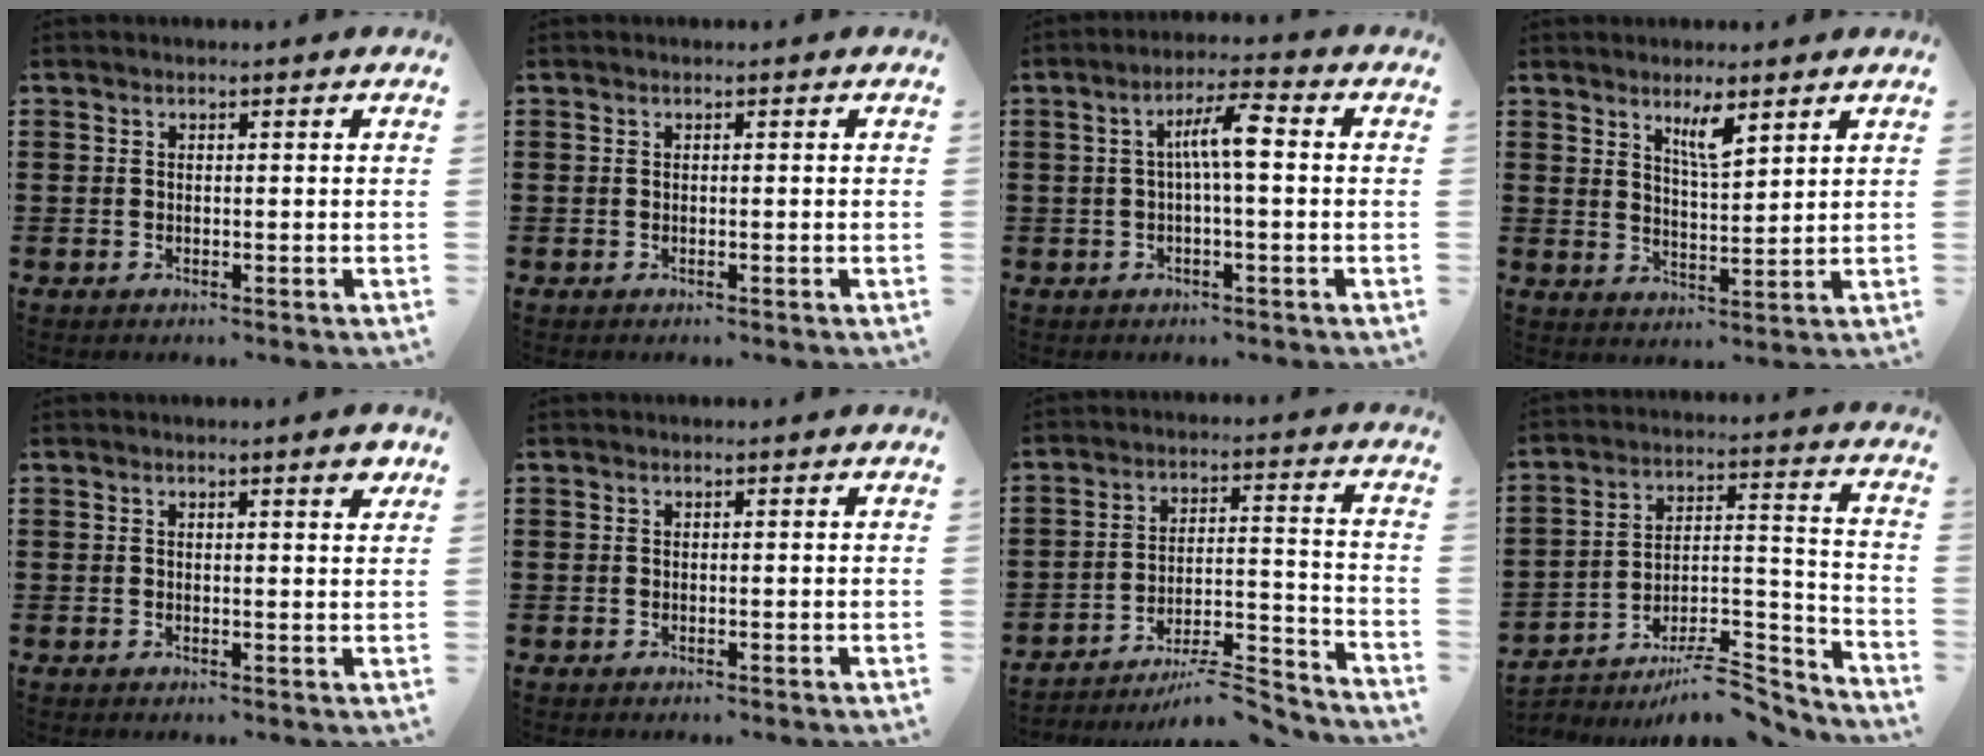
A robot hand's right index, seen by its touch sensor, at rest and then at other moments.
{"total": 0.0}
{"total": 5.8, "force": [0.1, 1.1, 5.7], "torque": [-0.108, 0.011, -0.004]}
{"total": 4.8, "force": [3.1, 1.1, 3.5], "torque": [-0.060, -0.002, 0.051]}
{"total": 2.3, "force": [1.4, 0.3, 1.7], "torque": [-0.019, -0.003, 0.021]}
{"total": 0.0}
{"total": 7.7, "force": [-6.9, 1.2, 3.2], "torque": [-0.041, 0.017, -0.132]}
{"total": 9.0, "force": [-7.3, 2.9, 4.4], "torque": [-0.056, 0.030, -0.135]}